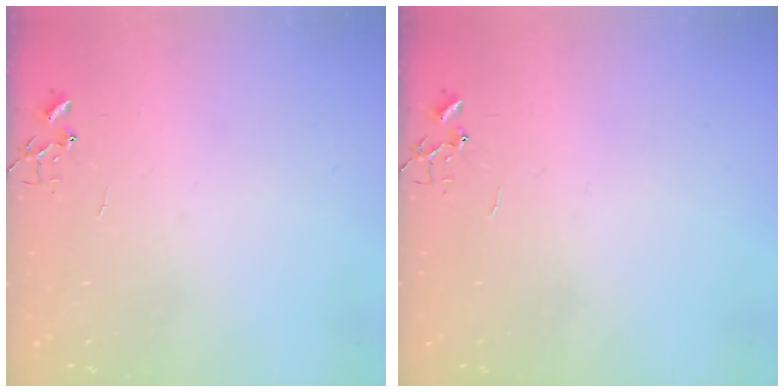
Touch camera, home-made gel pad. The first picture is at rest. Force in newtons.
{"total": 0.0}